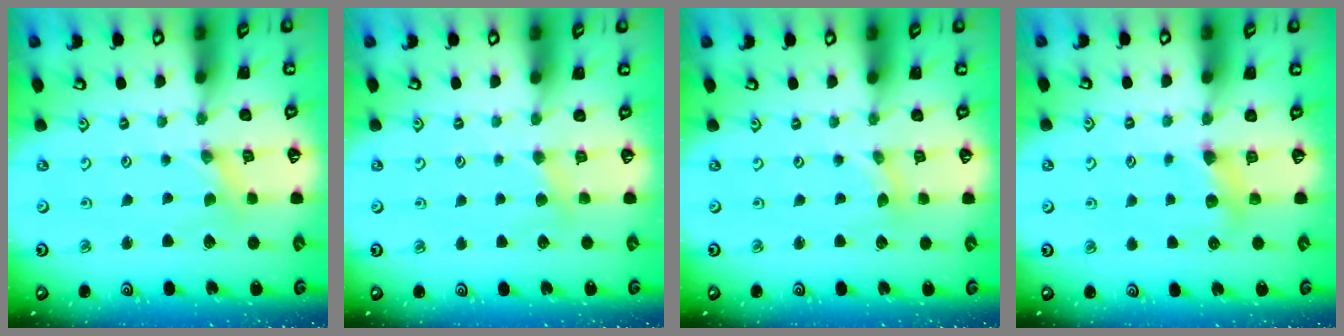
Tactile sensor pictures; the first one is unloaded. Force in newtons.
{"total": 3.0, "press": 2.9, "slide": 0.5}
{"total": 1.1, "press": 1.1, "slide": 0.1}
{"total": 5.3, "press": 5.2, "slide": 0.3}